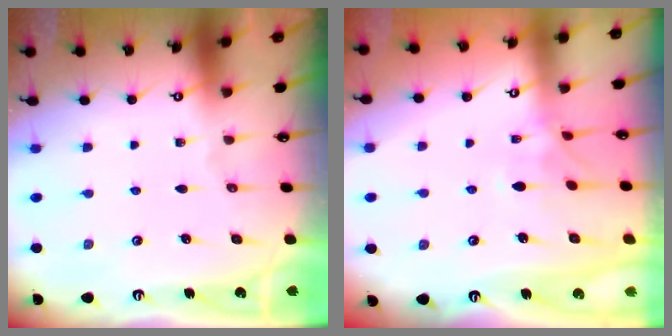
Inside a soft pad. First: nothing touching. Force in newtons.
{"total": 1.7, "press": 1.4, "slide": 1.0}